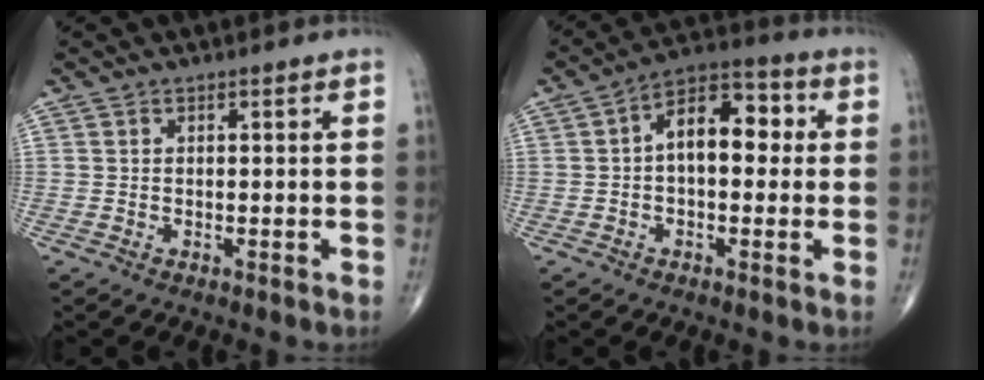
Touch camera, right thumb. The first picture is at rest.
{"total": 10.7, "force": [1.0, 6.2, 8.7], "torque": [-0.111, 0.035, 0.004]}